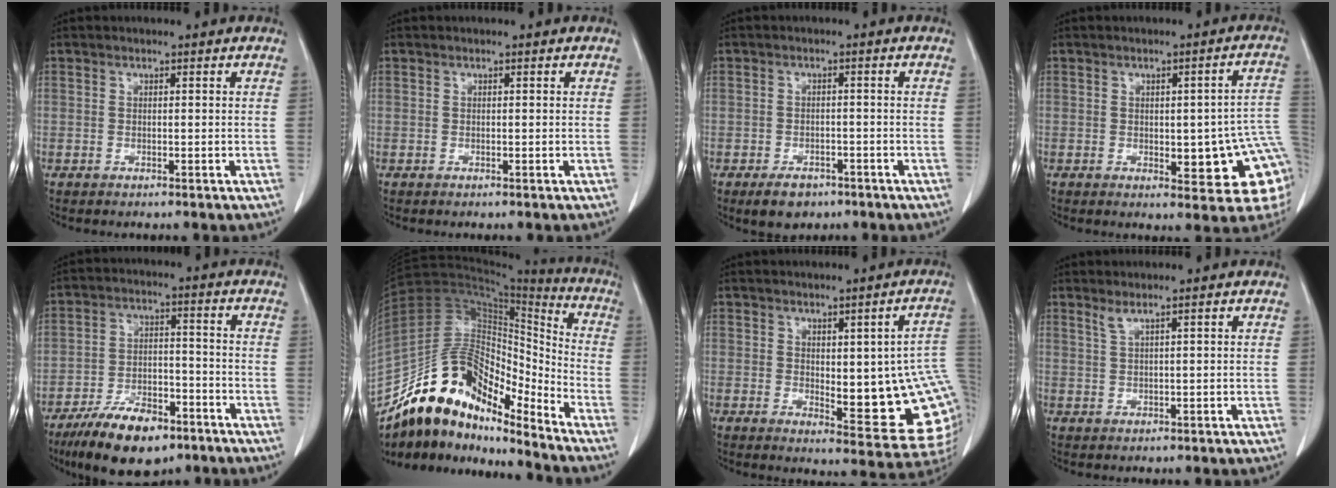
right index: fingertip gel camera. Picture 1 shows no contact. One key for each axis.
{"total": 0.0}
{"total": 4.0, "fx": -2.7, "fy": 2.4, "fz": 1.8, "tx": -0.028, "ty": 0.001, "tz": -0.034}
{"total": 14.2, "fx": -1.6, "fy": 4.1, "fz": 13.5, "tx": -0.120, "ty": 0.012, "tz": -0.004}
{"total": 12.2, "fx": -8.4, "fy": 4.9, "fz": 7.4, "tx": -0.128, "ty": -0.004, "tz": -0.143}
{"total": 17.8, "fx": -14.1, "fy": 5.9, "fz": 9.3, "tx": -0.151, "ty": 0.064, "tz": -0.248}
{"total": 15.7, "fx": 0.4, "fy": 4.2, "fz": 15.1, "tx": -0.145, "ty": -0.003, "tz": 0.017}
{"total": 1.6, "fx": 1.1, "fy": -0.4, "fz": 1.0, "tx": -0.027, "ty": -0.003, "tz": 0.027}